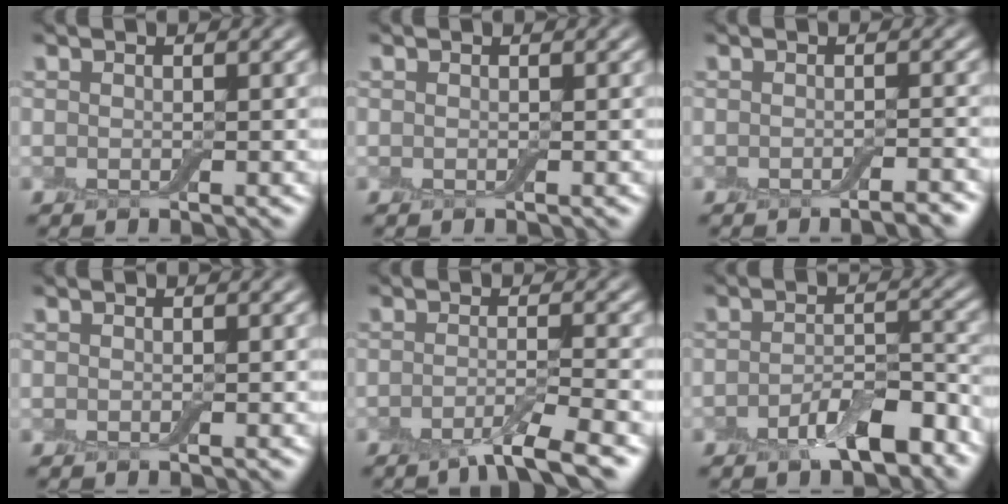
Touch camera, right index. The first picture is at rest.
{"total": 0.0}
{"total": 1.7, "force": [-1.2, 0.3, 1.2], "torque": [-0.008, 0.001, -0.019]}
{"total": 0.0}
{"total": 4.2, "force": [-2.6, 0.8, 3.3], "torque": [-0.048, -0.004, -0.053]}
{"total": 4.9, "force": [-2.9, 2.0, 3.5], "torque": [-0.055, 0.006, -0.049]}